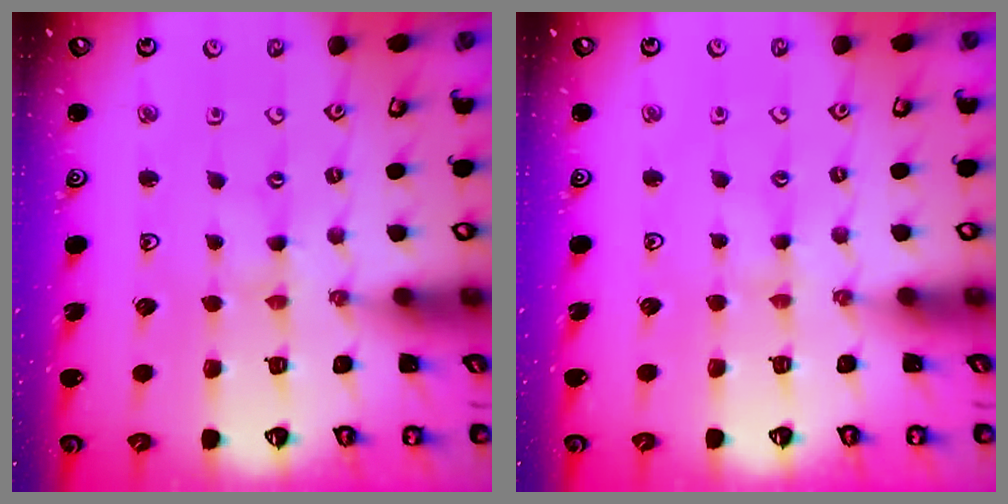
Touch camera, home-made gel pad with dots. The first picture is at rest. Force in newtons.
{"total": 1.2, "press": 1.2, "slide": 0.3}